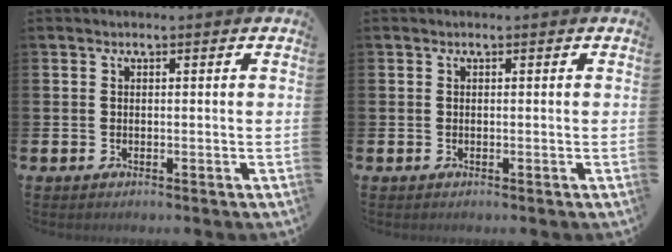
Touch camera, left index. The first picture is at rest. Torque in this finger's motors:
{"motor_torque": [-0.08, 0.01, -0.01, 0.00]}